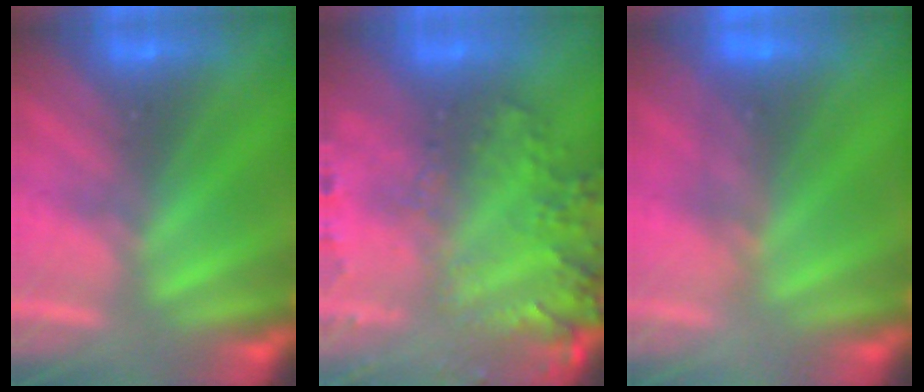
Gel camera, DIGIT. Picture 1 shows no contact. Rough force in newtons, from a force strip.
{"total": 8.7}
{"total": 3.9}